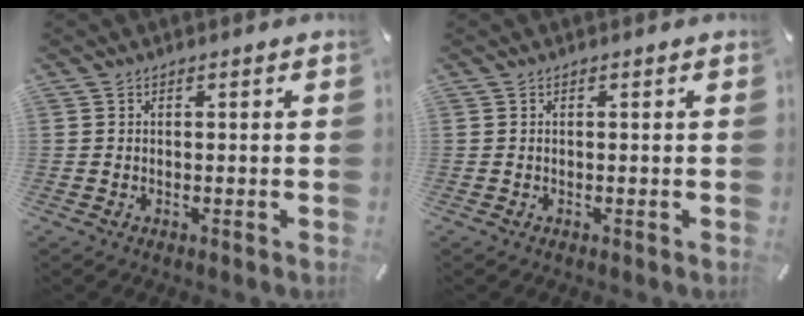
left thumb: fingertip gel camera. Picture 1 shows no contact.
{"total": 0.0}